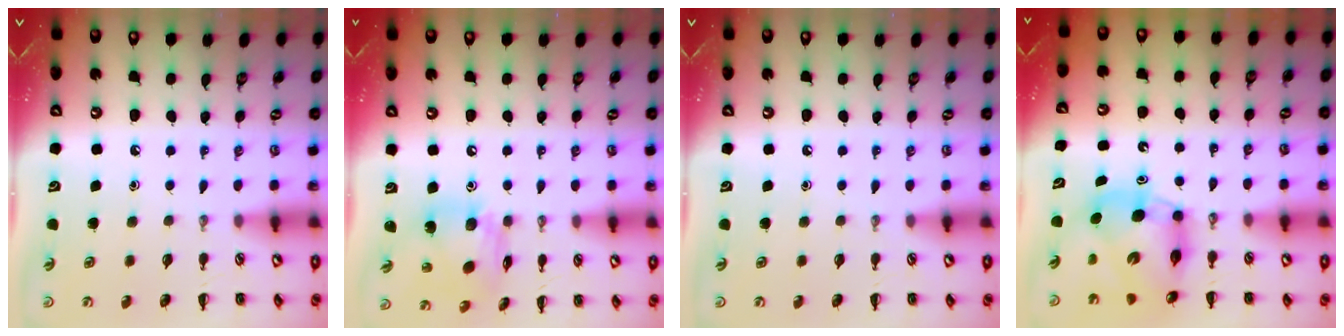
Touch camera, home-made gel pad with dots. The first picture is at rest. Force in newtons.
{"total": 12.2, "press": 12.2, "slide": 0.9}
{"total": 0.0}
{"total": 8.6, "press": 8.2, "slide": 2.4}